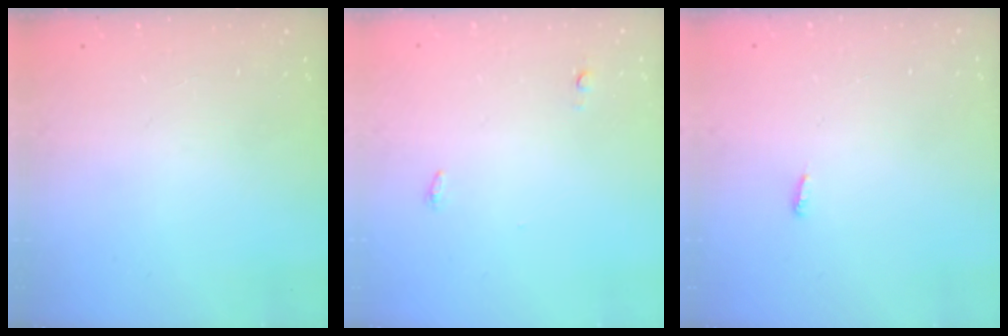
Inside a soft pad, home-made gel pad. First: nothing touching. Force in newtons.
{"total": 7.3, "press": 3.8, "slide": 6.3}
{"total": 3.6, "press": 3.4, "slide": 1.0}